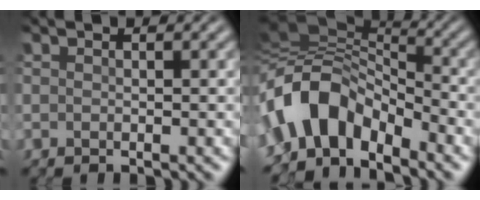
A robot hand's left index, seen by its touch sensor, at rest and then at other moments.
{"total": 8.3, "force": [-4.1, 4.8, 5.3], "torque": [-0.090, 0.017, -0.084]}